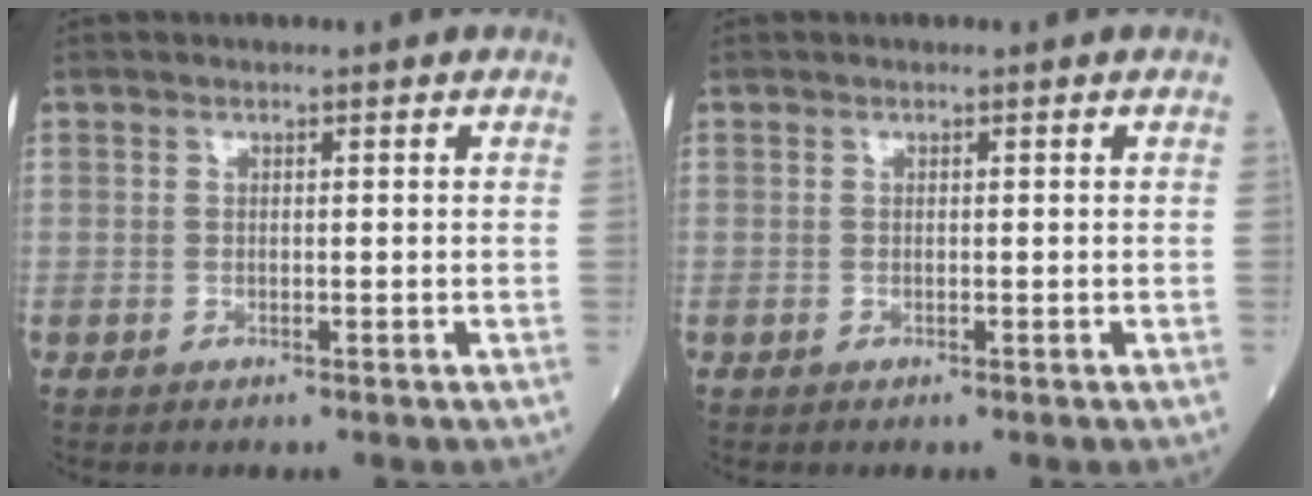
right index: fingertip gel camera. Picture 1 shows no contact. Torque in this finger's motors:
{"motor_torque": [0.02, 0.01, 0.00, 0.00]}